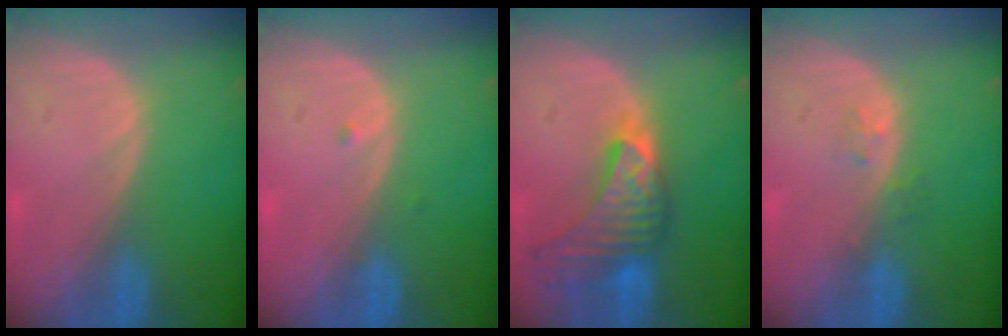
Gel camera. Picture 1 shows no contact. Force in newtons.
{"total": 0.6, "press": 0.5, "slide": 0.3}
{"total": 9.0, "press": 8.5, "slide": 2.7}
{"total": 1.6, "press": 1.6, "slide": 0.1}